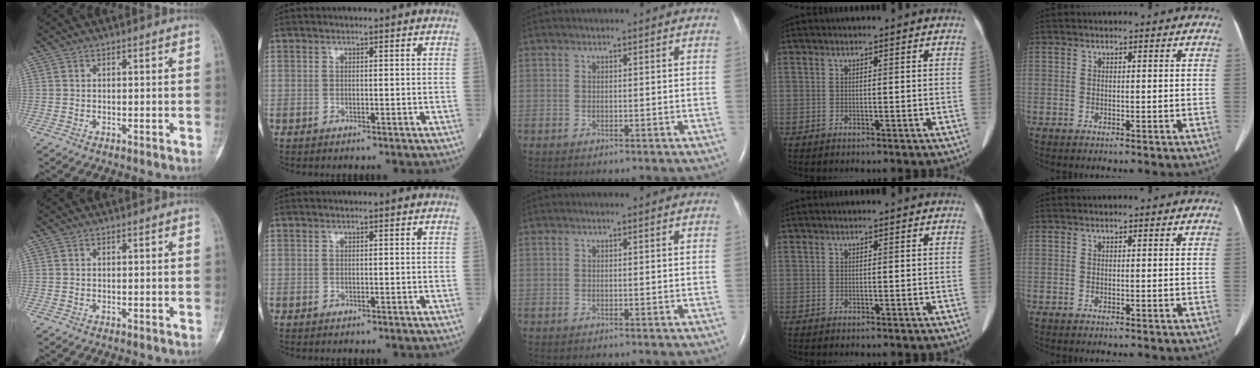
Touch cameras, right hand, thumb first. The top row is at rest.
{}